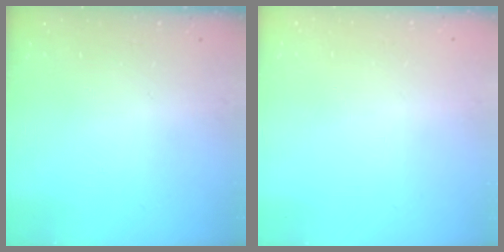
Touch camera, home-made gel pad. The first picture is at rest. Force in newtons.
{"total": 0.0}